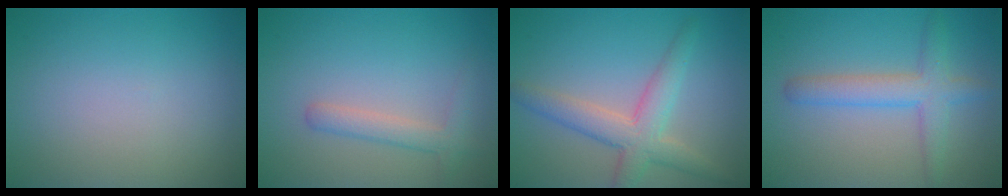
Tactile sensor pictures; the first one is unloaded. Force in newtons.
{"total": 2.2, "press": 2.2, "slide": 0.2}
{"total": 4.4, "press": 4.4, "slide": 0.3}
{"total": 3.7, "press": 3.7, "slide": 0.1}